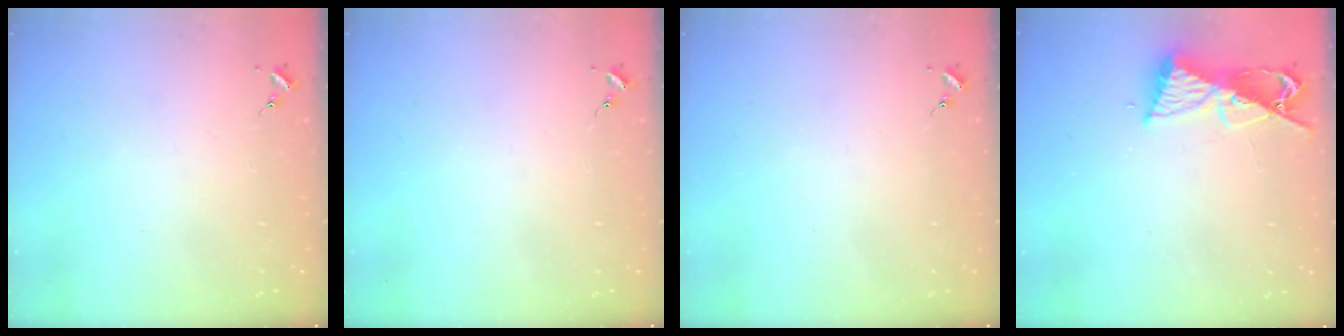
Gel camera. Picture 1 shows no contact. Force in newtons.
{"total": 0.0}
{"total": 0.0}
{"total": 10.8, "press": 10.7, "slide": 1.1}